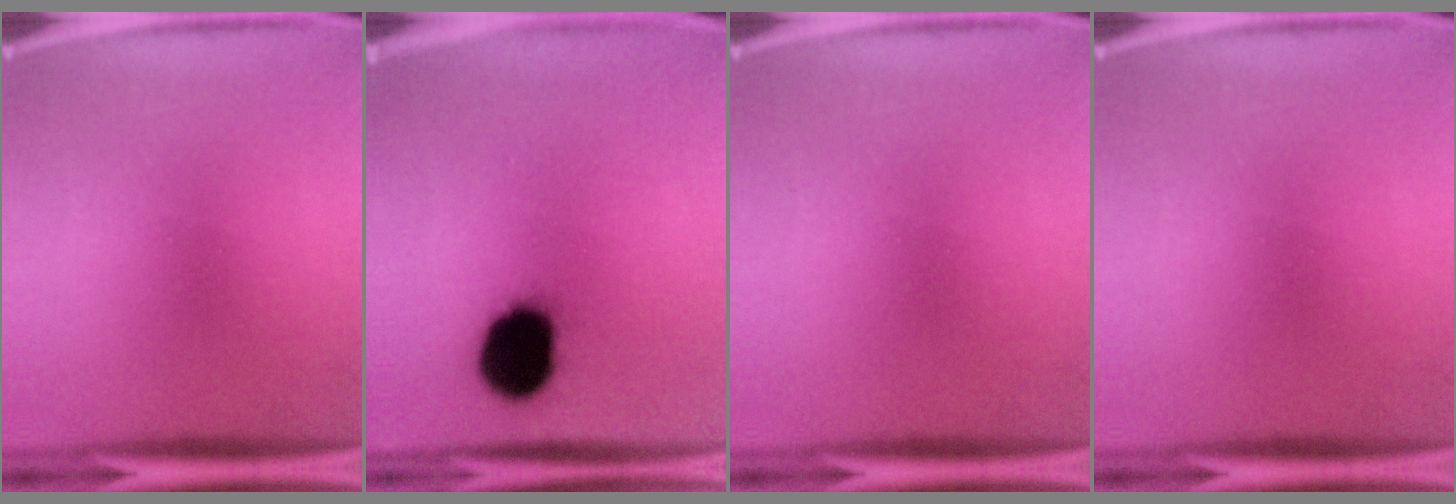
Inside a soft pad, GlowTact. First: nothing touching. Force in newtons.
{"total": 17.1}
{"total": 0.0}
{"total": 0.0}